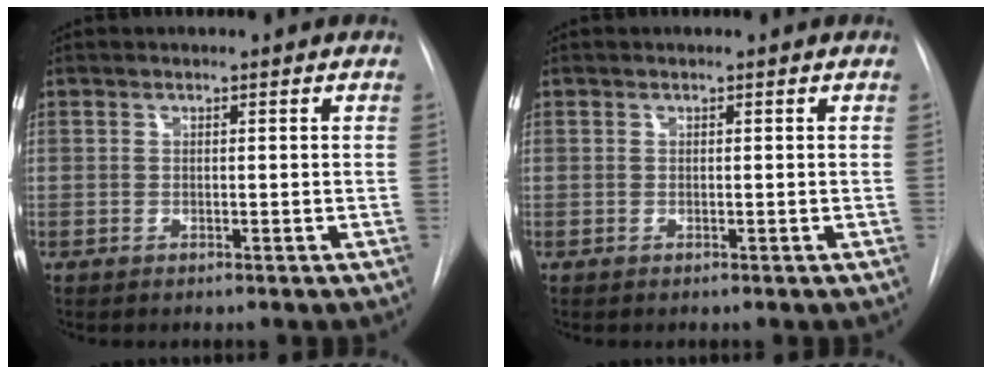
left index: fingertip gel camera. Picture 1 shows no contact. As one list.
[{"total": 0.0}]